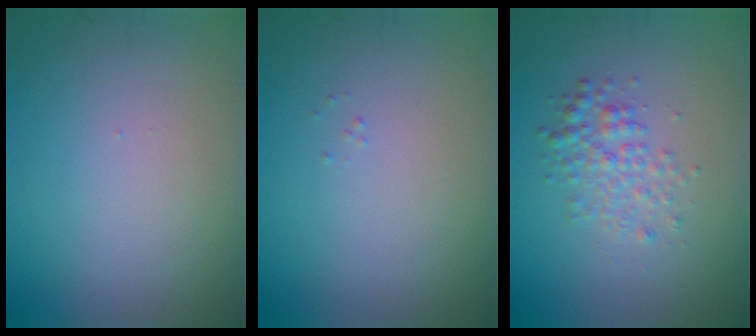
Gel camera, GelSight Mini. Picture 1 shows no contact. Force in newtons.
{"total": 0.0}
{"total": 2.5, "press": 2.5, "slide": 0.0}